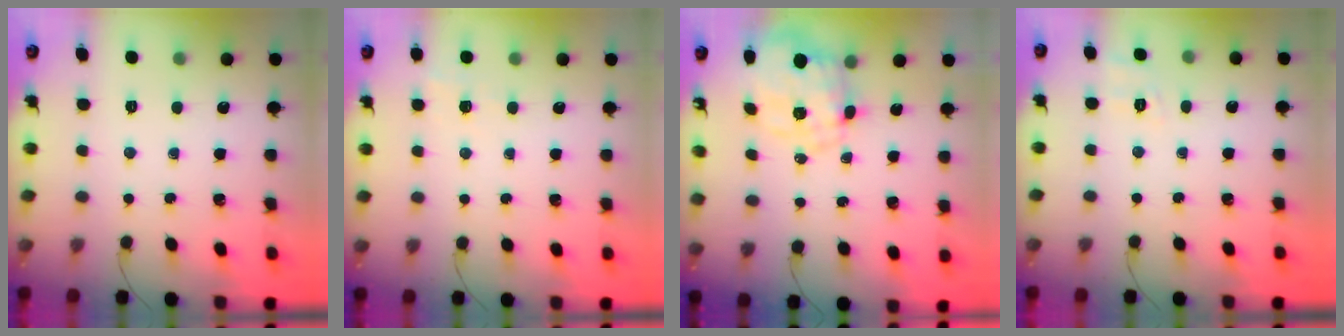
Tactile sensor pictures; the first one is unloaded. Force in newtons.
{"total": 3.6, "press": 3.3, "slide": 1.4}
{"total": 4.2, "press": 3.7, "slide": 2.0}
{"total": 2.5, "press": 1.4, "slide": 2.0}